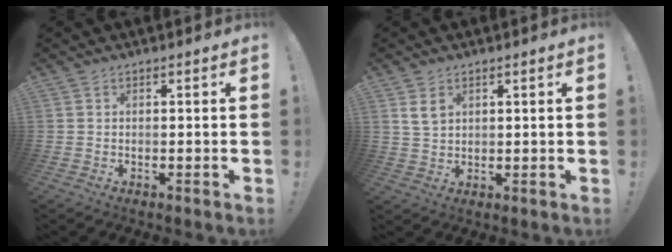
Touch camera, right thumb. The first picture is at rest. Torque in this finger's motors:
{"motor_torque": [1.13, 0.09, 0.11, -0.22, 0.00]}